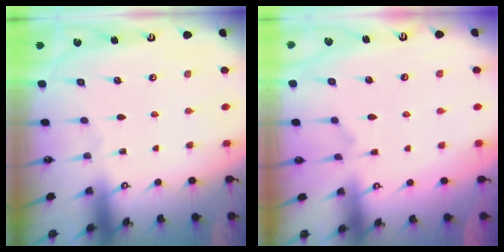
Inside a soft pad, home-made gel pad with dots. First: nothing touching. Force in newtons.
{"total": 1.1, "press": 0.3, "slide": 1.0}